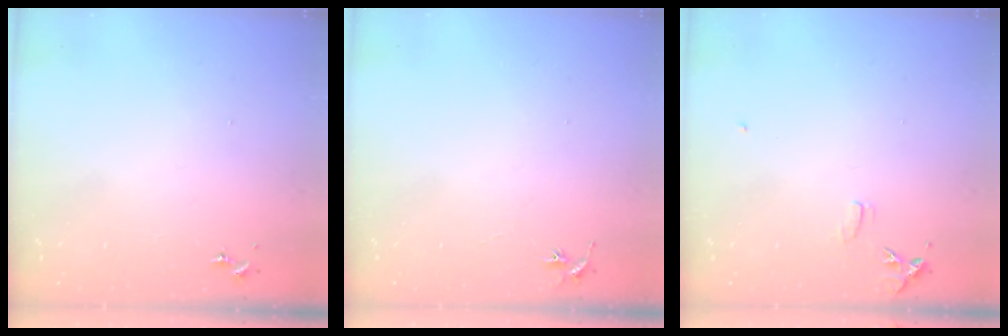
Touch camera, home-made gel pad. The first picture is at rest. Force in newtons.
{"total": 2.9, "press": 2.9, "slide": 0.3}
{"total": 6.3, "press": 6.2, "slide": 0.7}